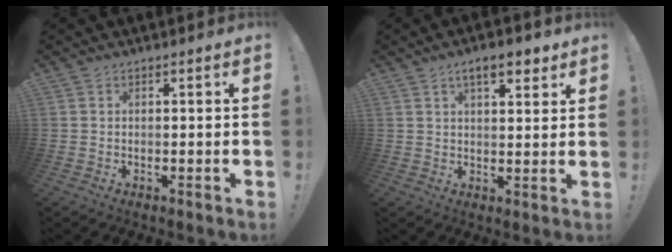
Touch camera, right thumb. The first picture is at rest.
{"total": 7.5, "force": [4.5, 2.9, 5.3], "torque": [-0.069, -0.016, 0.074]}